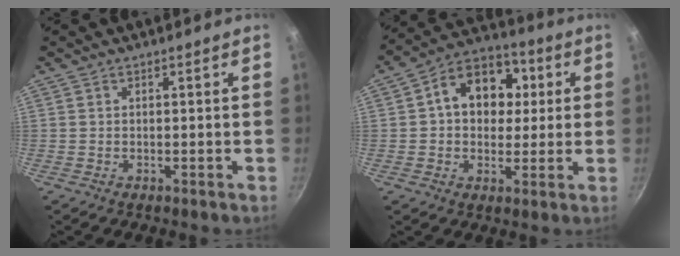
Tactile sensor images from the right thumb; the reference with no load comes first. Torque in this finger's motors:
{"motor_torque": [0.56, 2.12, 1.26, -0.21, 0.07]}